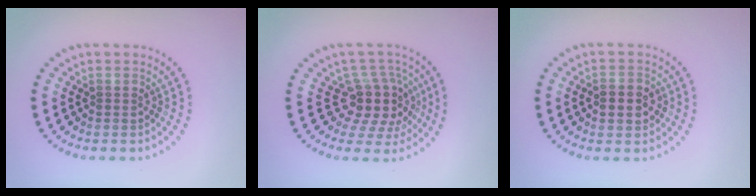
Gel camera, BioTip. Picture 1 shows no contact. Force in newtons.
{"total": 4.2, "press": 3.3, "slide": 2.7}
{"total": 2.3, "press": 2.3, "slide": 0.2}